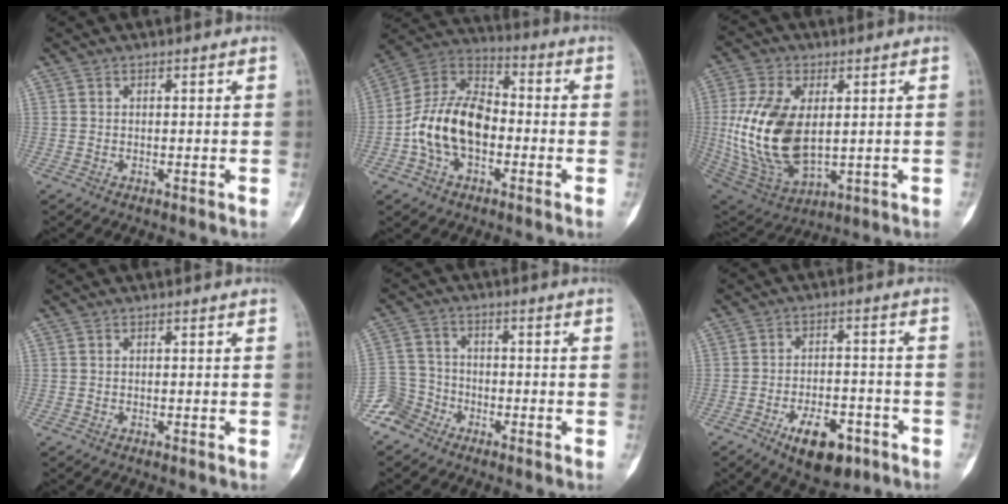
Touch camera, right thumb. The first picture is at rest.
{"total": 15.5, "force": [-3.0, 9.8, 11.6], "torque": [-0.206, 0.041, -0.061]}
{"total": 18.8, "force": [1.2, 10.8, 15.4], "torque": [-0.308, -0.014, 0.041]}
{"total": 0.0}
{"total": 6.2, "force": [-4.4, 4.4, 0.0], "torque": [0.022, 0.030, -0.098]}
{"total": 10.8, "force": [-5.7, 5.3, 7.4], "torque": [-0.099, 0.026, -0.083]}